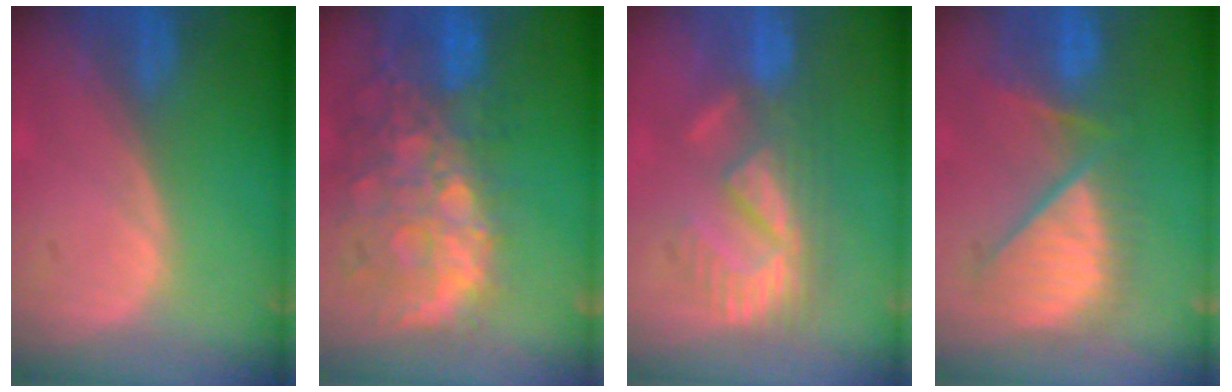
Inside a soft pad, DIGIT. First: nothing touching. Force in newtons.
{"total": 13.2, "press": 10.8, "slide": 7.6}
{"total": 8.3, "press": 8.0, "slide": 2.1}
{"total": 9.7, "press": 9.3, "slide": 3.0}